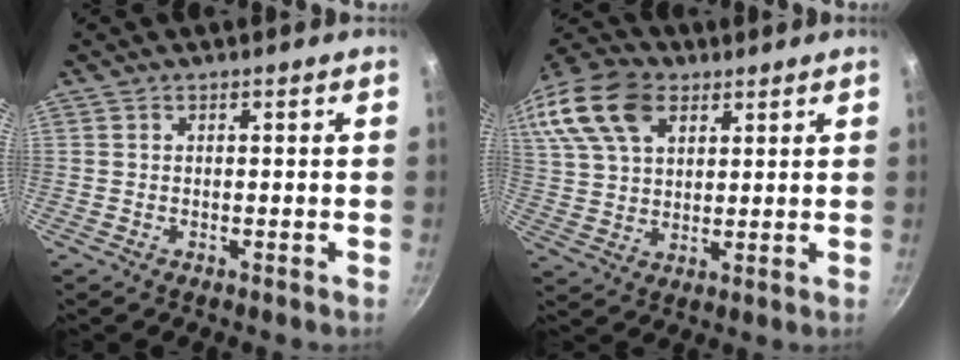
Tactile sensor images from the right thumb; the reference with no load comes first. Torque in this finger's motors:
{"motor_torque": [-0.96, 1.21, 0.41, -0.30, 0.27]}